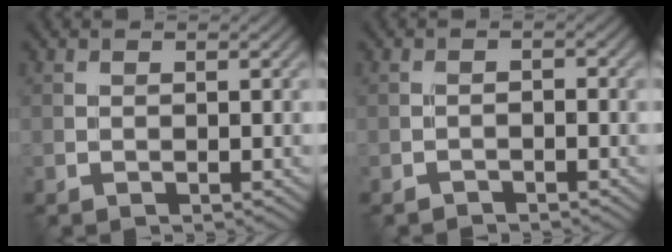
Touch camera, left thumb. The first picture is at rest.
{"total": 1.1, "force": [-1.0, 0.3, 0.3], "torque": [-0.004, 0.001, -0.023]}